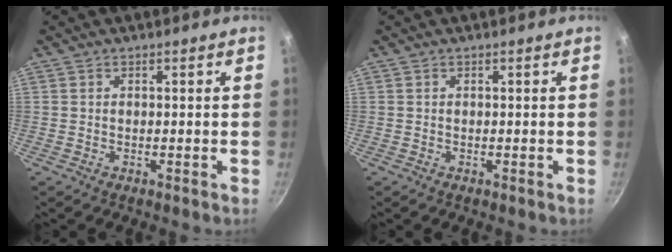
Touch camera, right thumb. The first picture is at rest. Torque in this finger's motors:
{"motor_torque": [-0.31, 0.31, -0.28, 0.10, 0.00]}